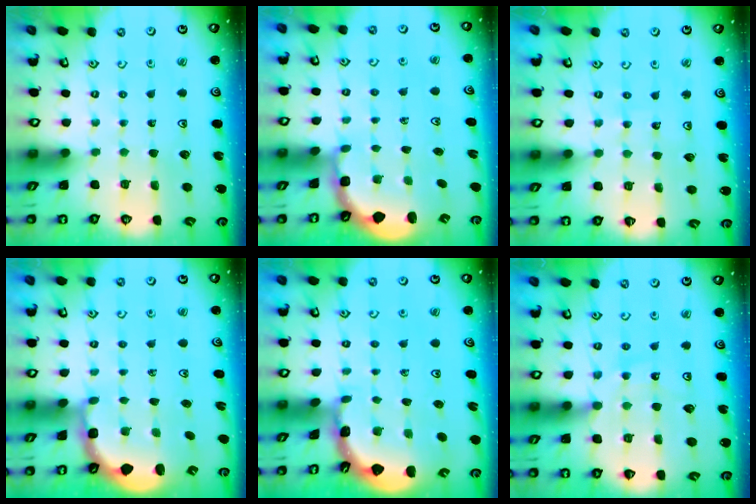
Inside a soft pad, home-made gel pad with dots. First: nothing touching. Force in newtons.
{"total": 2.4, "press": 2.0, "slide": 1.3}
{"total": 5.5, "press": 5.5, "slide": 0.8}
{"total": 2.4, "press": 2.0, "slide": 1.3}
{"total": 1.8, "press": 1.8, "slide": 0.1}
{"total": 13.0, "press": 12.9, "slide": 1.5}